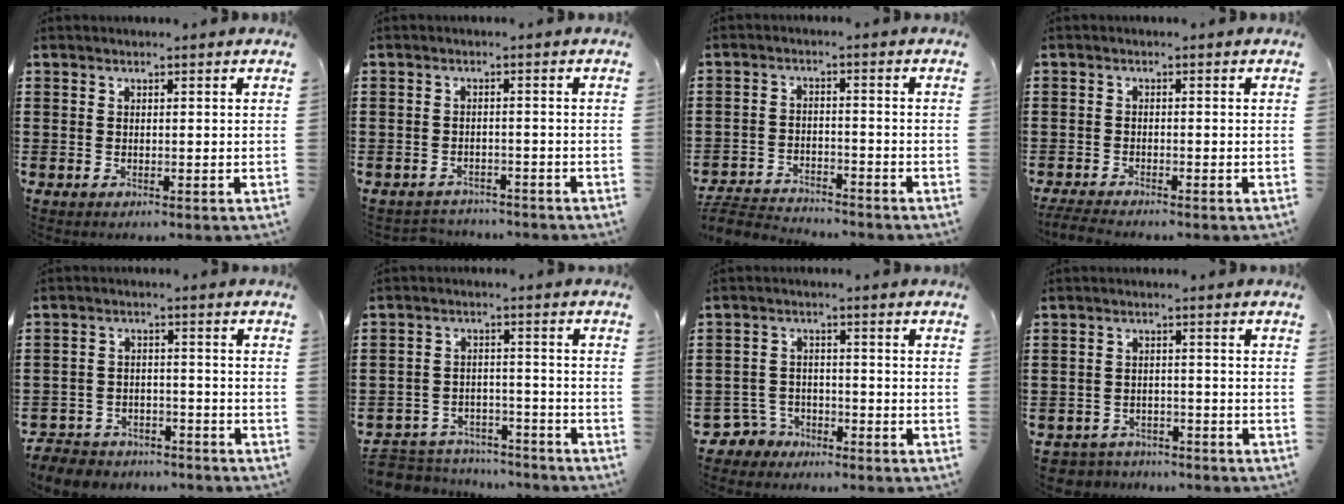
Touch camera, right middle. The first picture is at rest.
{"total": 2.1, "force": [-2.1, 0.4, -0.2], "torque": [-0.004, -0.001, -0.048]}
{"total": 3.7, "force": [-3.6, 0.6, 0.3], "torque": [-0.017, 0.000, -0.081]}
{"total": 2.1, "force": [-2.0, 0.0, 0.6], "torque": [-0.018, -0.004, -0.043]}
{"total": 5.0, "force": [-4.9, 1.1, 0.3], "torque": [-0.018, 0.007, -0.103]}
{"total": 5.3, "force": [-5.2, 1.1, -0.1], "torque": [-0.016, 0.008, -0.112]}
{"total": 3.7, "force": [-3.3, 1.6, 0.4], "torque": [-0.038, -0.005, -0.076]}
{"total": 3.2, "force": [-3.2, 0.6, -0.3], "torque": [-0.004, -0.001, -0.070]}